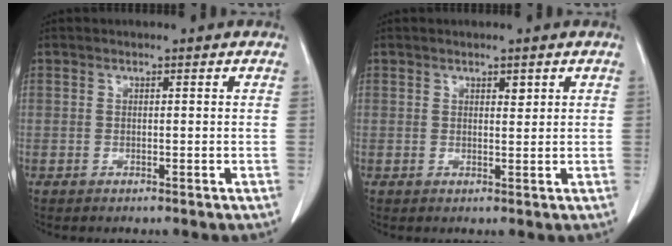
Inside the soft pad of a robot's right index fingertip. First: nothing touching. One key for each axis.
{"total": 1.1, "fx": 0.7, "fy": 0.4, "fz": 0.8, "tx": -0.011, "ty": -0.004, "tz": 0.010}